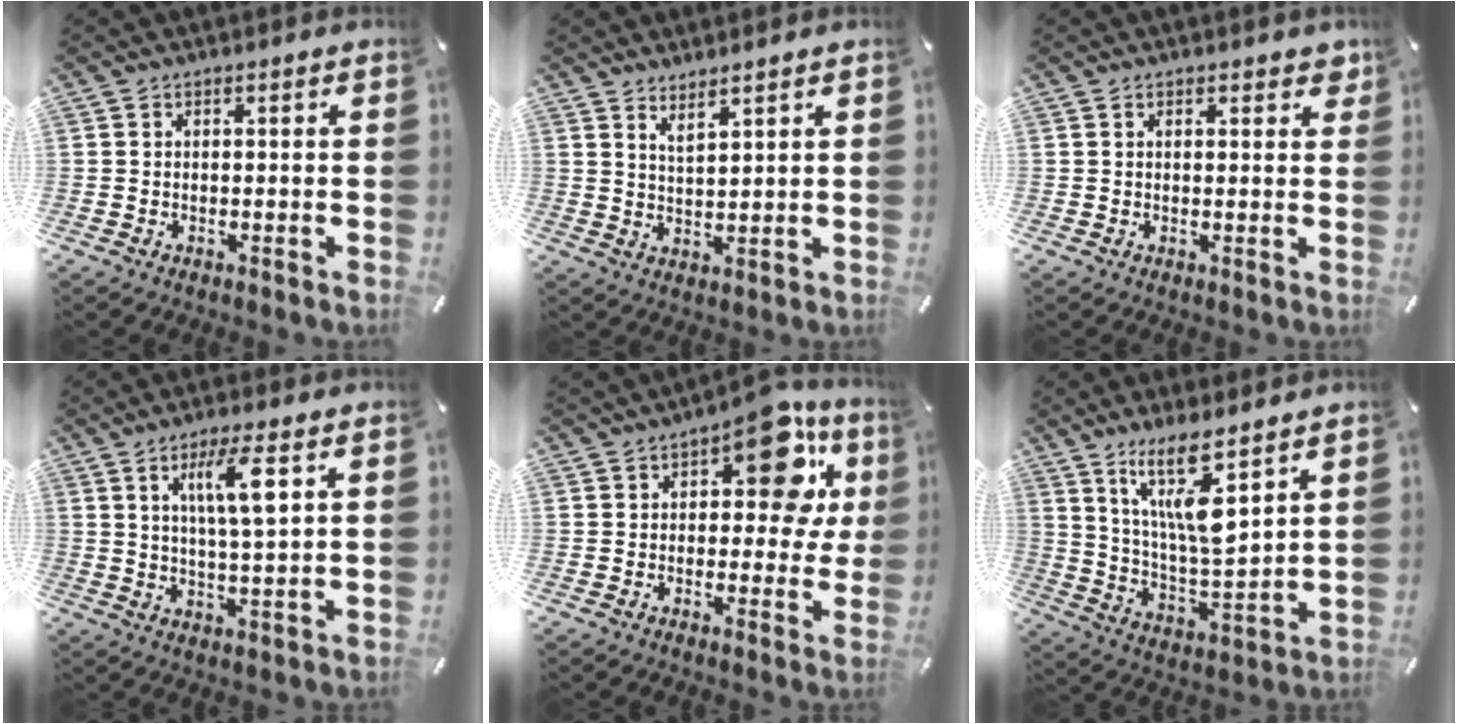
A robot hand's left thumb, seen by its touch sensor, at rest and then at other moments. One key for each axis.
{"total": 3.1, "fx": 3.0, "fy": -0.4, "fz": 0.8, "tx": -0.021, "ty": -0.018, "tz": 0.054}
{"total": 2.0, "fx": 1.2, "fy": 1.0, "fz": 1.3, "tx": -0.013, "ty": -0.003, "tz": 0.018}
{"total": 8.8, "fx": 3.5, "fy": 1.5, "fz": 7.9, "tx": -0.148, "ty": -0.004, "tz": 0.053}
{"total": 14.8, "fx": 5.8, "fy": 7.7, "fz": 11.2, "tx": -0.133, "ty": -0.035, "tz": 0.094}
{"total": 14.2, "fx": 8.6, "fy": 3.7, "fz": 10.7, "tx": -0.225, "ty": -0.039, "tz": 0.146}